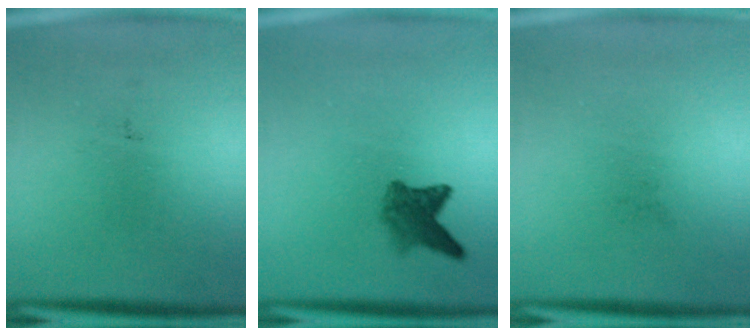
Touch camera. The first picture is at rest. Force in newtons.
{"total": 3.8}
{"total": 0.0}